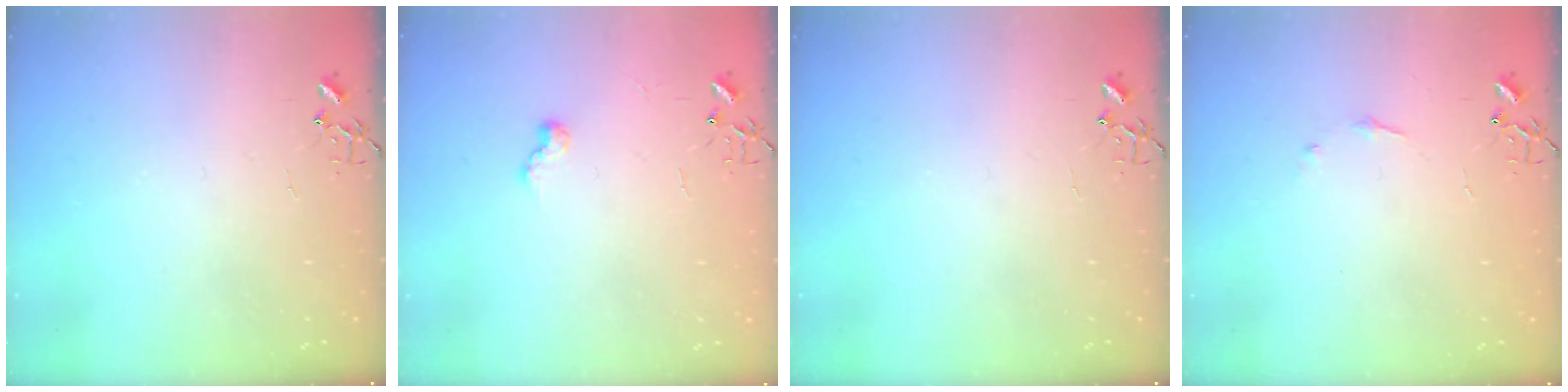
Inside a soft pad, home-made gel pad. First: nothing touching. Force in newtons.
{"total": 7.2, "press": 7.2, "slide": 0.5}
{"total": 0.0}
{"total": 5.6, "press": 5.5, "slide": 0.8}